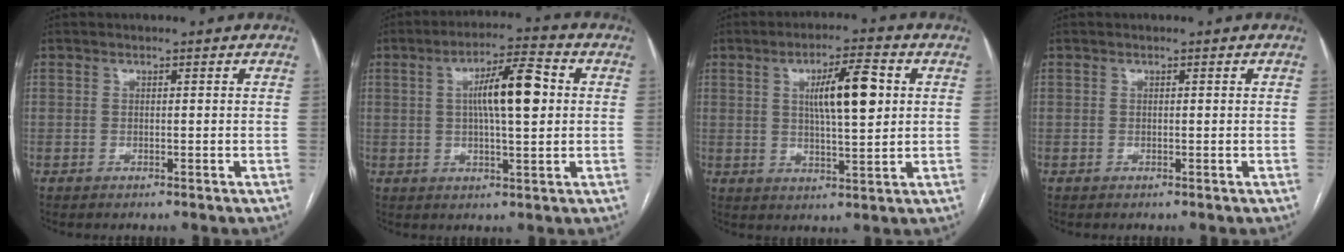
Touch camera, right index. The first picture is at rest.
{"total": 9.8, "force": [1.5, 1.7, 9.5], "torque": [-0.165, 0.017, 0.023]}
{"total": 9.2, "force": [2.2, 1.6, 8.8], "torque": [-0.148, 0.008, 0.038]}
{"total": 0.0}